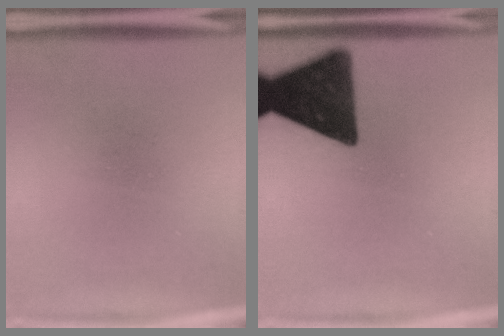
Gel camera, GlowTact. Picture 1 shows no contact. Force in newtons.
{"total": 15.9}